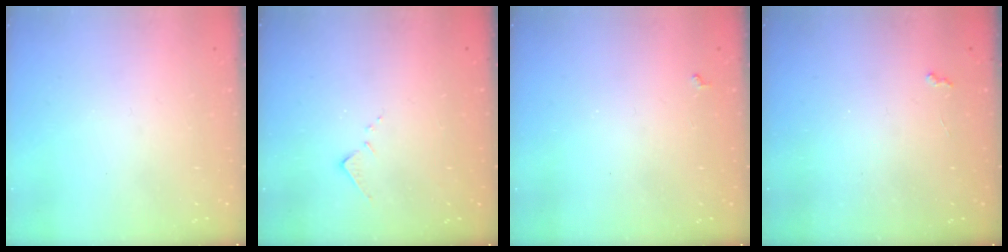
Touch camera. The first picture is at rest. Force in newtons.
{"total": 7.4, "press": 7.4, "slide": 0.5}
{"total": 2.9, "press": 2.9, "slide": 0.4}
{"total": 2.6, "press": 2.6, "slide": 0.5}